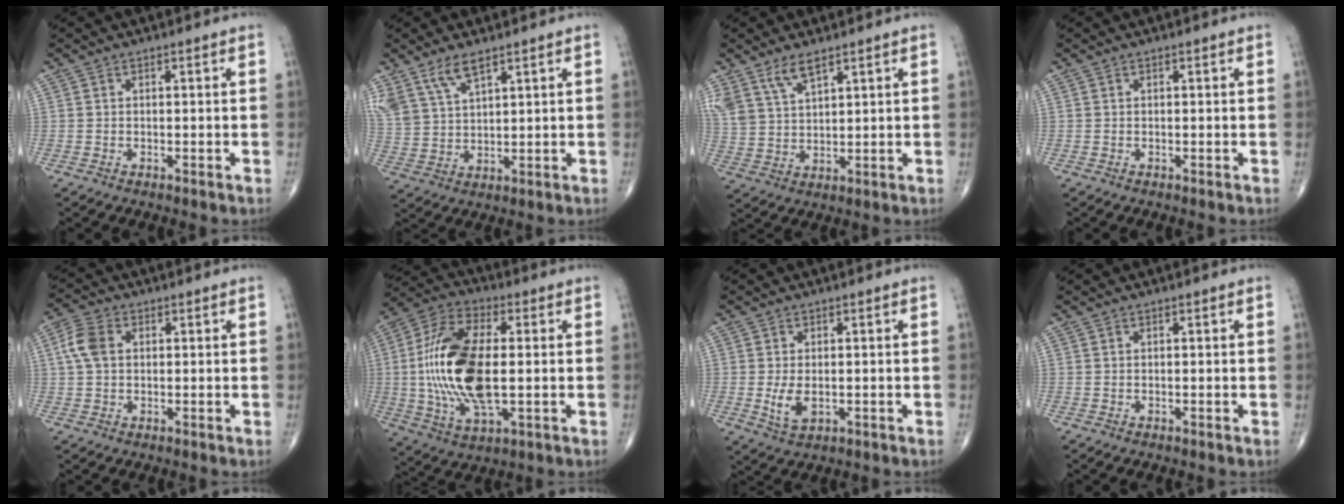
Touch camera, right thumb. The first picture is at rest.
{"total": 8.0, "force": [5.6, 3.1, 4.8], "torque": [-0.096, -0.015, 0.124]}
{"total": 7.1, "force": [5.1, 2.8, 4.2], "torque": [-0.080, -0.017, 0.110]}
{"total": 0.0}
{"total": 5.6, "force": [1.1, 3.9, 4.0], "torque": [-0.089, 0.013, 0.016]}
{"total": 19.7, "force": [-0.1, 9.0, 17.5], "torque": [-0.361, 0.006, -0.002]}
{"total": 4.3, "force": [-0.6, 2.3, 3.6], "torque": [-0.068, -0.010, -0.006]}
{"total": 0.0}